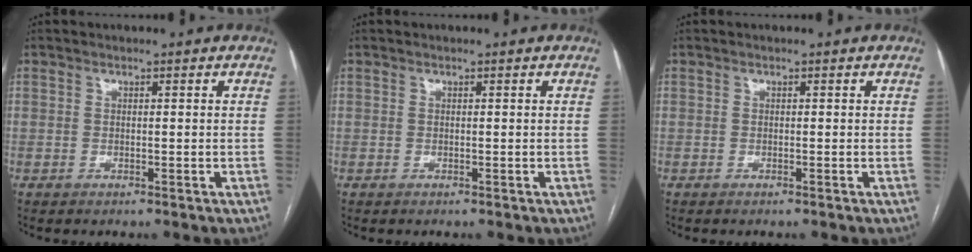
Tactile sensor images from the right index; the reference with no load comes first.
{"total": 0.0}
{"total": 0.0}